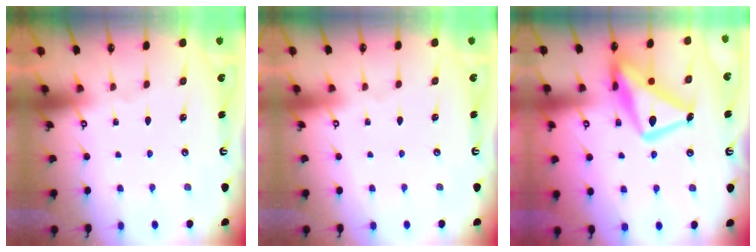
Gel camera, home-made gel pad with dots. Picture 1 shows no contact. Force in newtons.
{"total": 4.0, "press": 4.0, "slide": 0.1}
{"total": 18.3, "press": 18.2, "slide": 1.6}